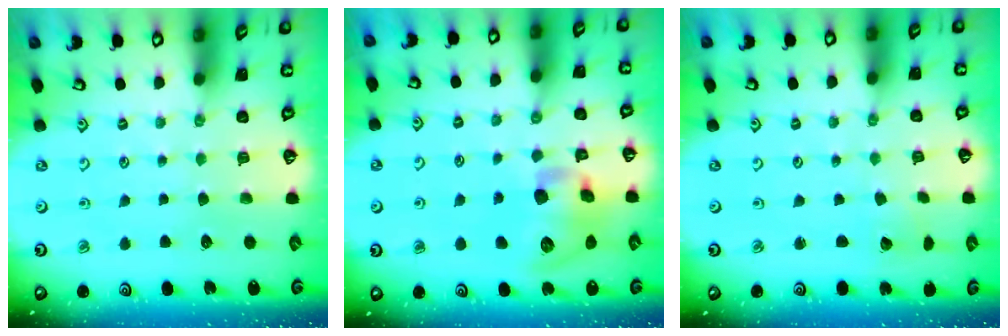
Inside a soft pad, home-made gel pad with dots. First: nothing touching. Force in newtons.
{"total": 12.9, "press": 12.7, "slide": 2.0}
{"total": 2.0, "press": 2.0, "slide": 0.2}